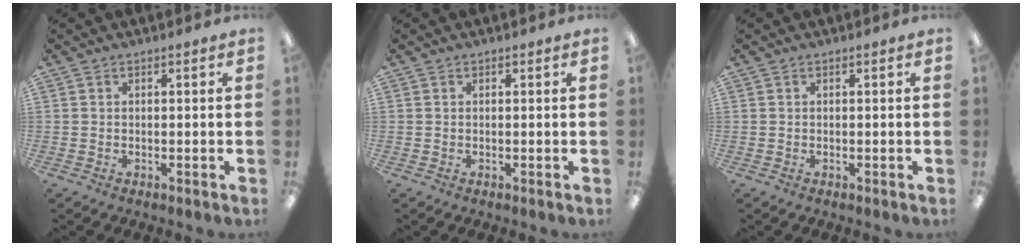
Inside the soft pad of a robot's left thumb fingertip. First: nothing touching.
{"total": 0.0}
{"total": 0.0}